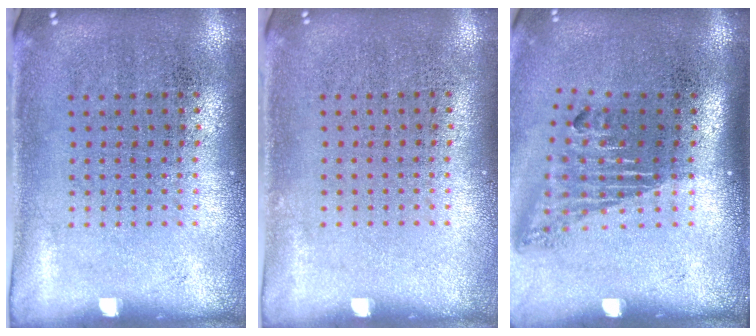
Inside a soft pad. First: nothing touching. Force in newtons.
{"total": 0.0}
{"total": 1.7, "press": 1.1, "slide": 1.3}